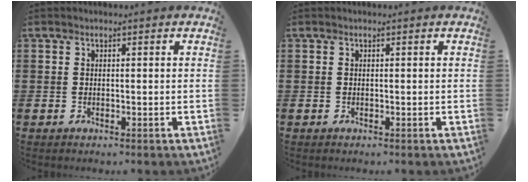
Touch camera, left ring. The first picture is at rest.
{"total": 0.0}